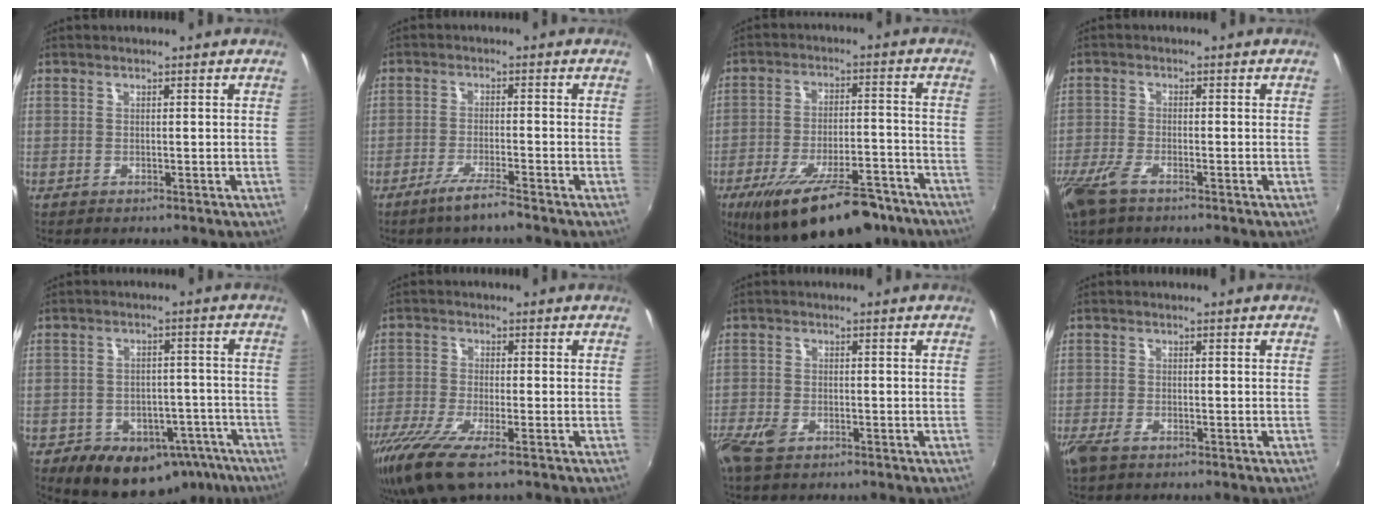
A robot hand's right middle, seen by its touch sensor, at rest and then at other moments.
{"total": 4.6, "force": [-3.5, -0.1, 3.0], "torque": [-0.073, -0.006, -0.067]}
{"total": 21.1, "force": [-15.2, 6.9, 12.9], "torque": [-0.224, -0.031, -0.215]}
{"total": 7.0, "force": [-4.7, 2.6, 4.6], "torque": [-0.123, -0.021, -0.094]}
{"total": 16.7, "force": [-9.7, 11.4, 7.3], "torque": [-0.142, 0.026, -0.101]}
{"total": 10.1, "force": [-6.7, 2.0, 7.3], "torque": [-0.174, -0.036, -0.127]}
{"total": 5.2, "force": [-3.4, 2.5, 3.1], "torque": [-0.081, -0.016, -0.067]}
{"total": 3.7, "force": [-2.5, 1.5, 2.2], "torque": [-0.055, -0.013, -0.048]}